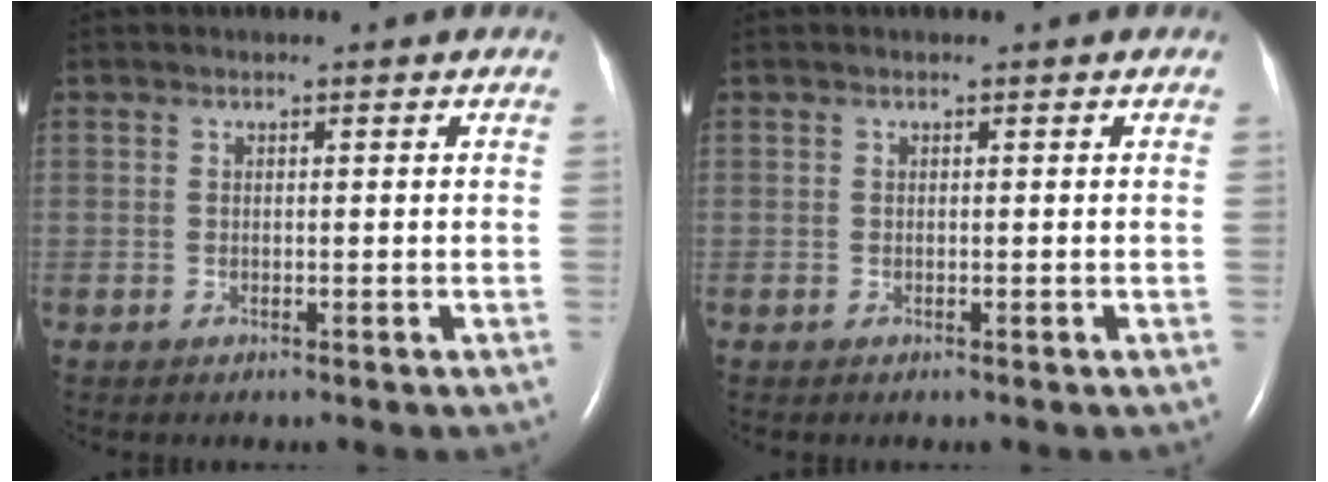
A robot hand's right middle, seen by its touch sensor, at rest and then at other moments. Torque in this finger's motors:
{"motor_torque": [0.00, 0.00, 0.00, 0.00]}